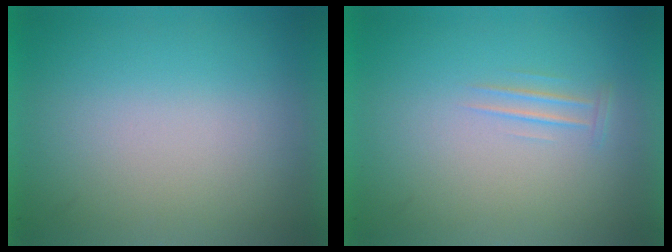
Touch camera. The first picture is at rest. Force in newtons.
{"total": 1.0}